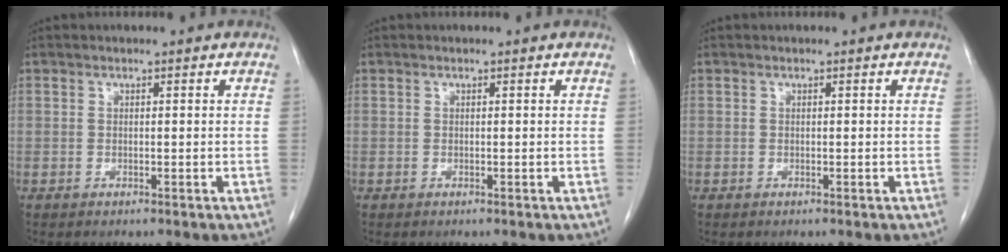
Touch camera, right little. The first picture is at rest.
{"total": 0.0}
{"total": 0.0}